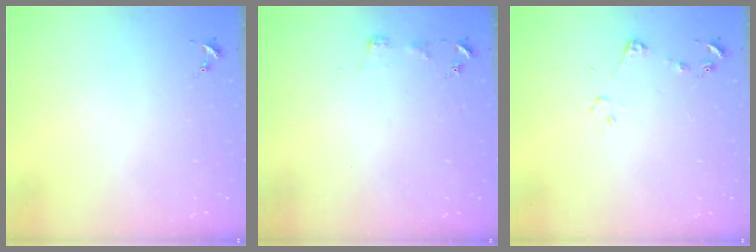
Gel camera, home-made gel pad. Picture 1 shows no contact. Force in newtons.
{"total": 3.4, "press": 3.3, "slide": 0.4}
{"total": 4.5, "press": 4.5, "slide": 0.6}